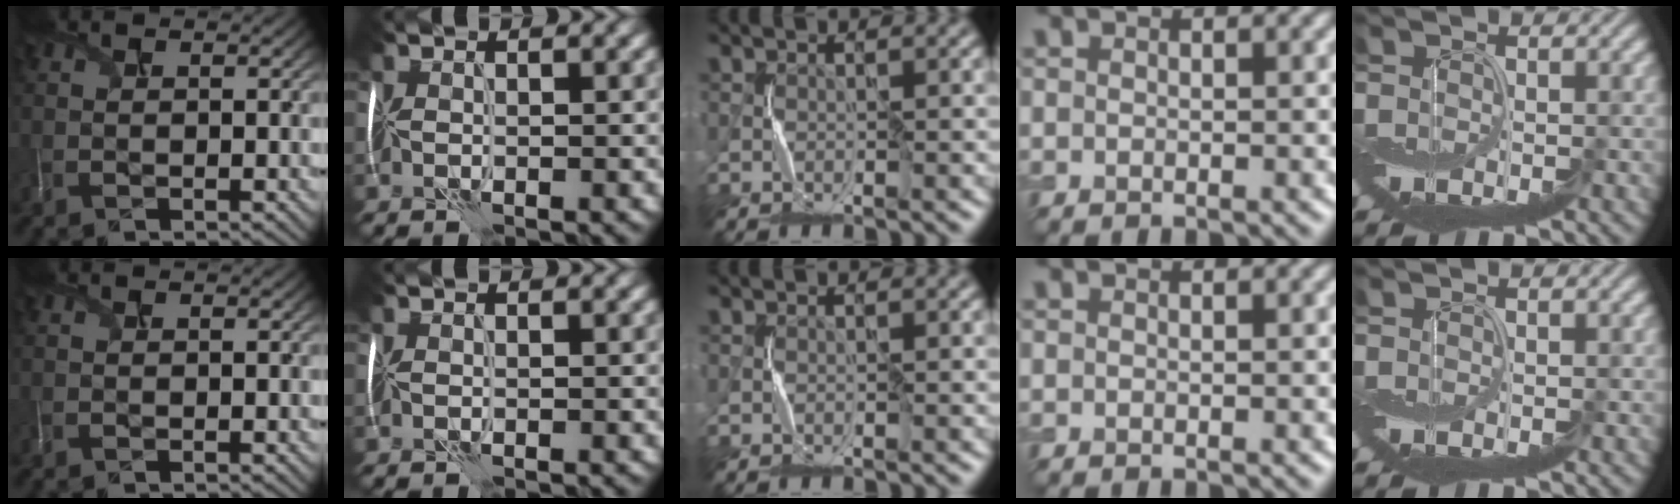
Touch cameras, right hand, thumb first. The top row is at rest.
{}